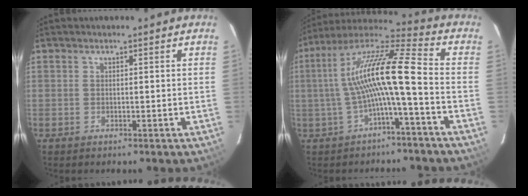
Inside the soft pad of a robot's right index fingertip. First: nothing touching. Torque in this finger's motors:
{"motor_torque": [1.30, -0.84, 1.06, 0.21]}